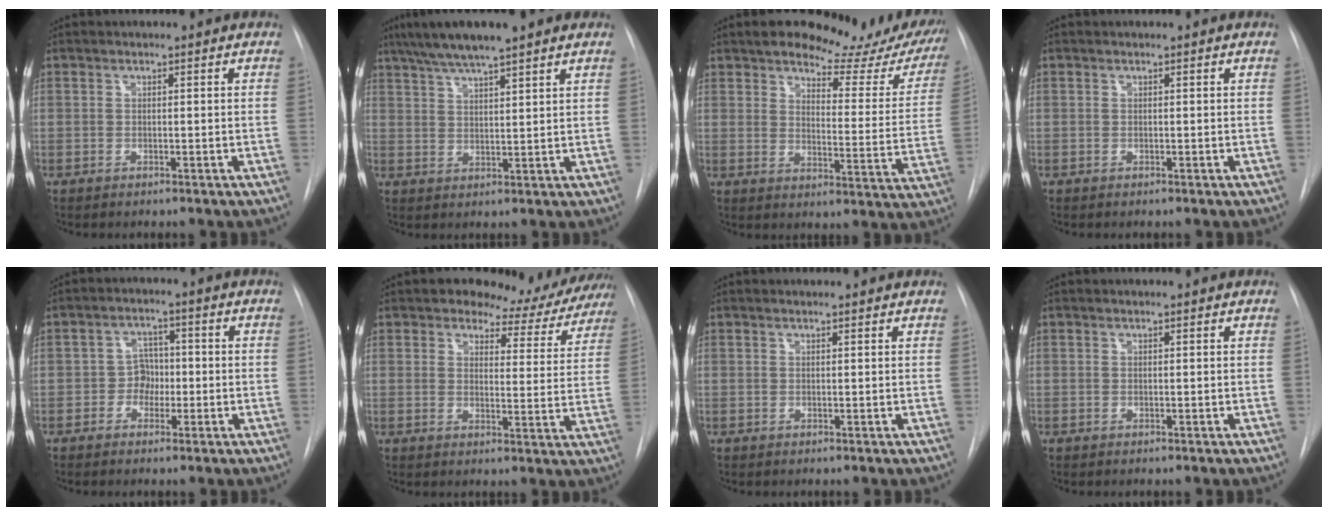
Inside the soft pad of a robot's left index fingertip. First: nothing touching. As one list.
[{"total": 9.5, "force": [7.4, 0.8, 6.0], "torque": [-0.103, 0.032, 0.122]}, {"total": 21.8, "force": [19.2, 6.5, 8.1], "torque": [-0.090, -0.056, 0.213]}, {"total": 0.0}, {"total": 3.5, "force": [-1.0, 2.9, 1.7], "torque": [-0.022, 0.011, -0.020]}, {"total": 10.7, "force": [9.9, 3.9, 1.4], "torque": [0.004, -0.019, 0.100]}, {"total": 2.4, "force": [2.3, 0.2, 0.5], "torque": [-0.011, 0.017, 0.028]}, {"total": 0.6, "force": [0.6, 0.0, 0.1], "torque": [-0.003, 0.008, 0.010]}]